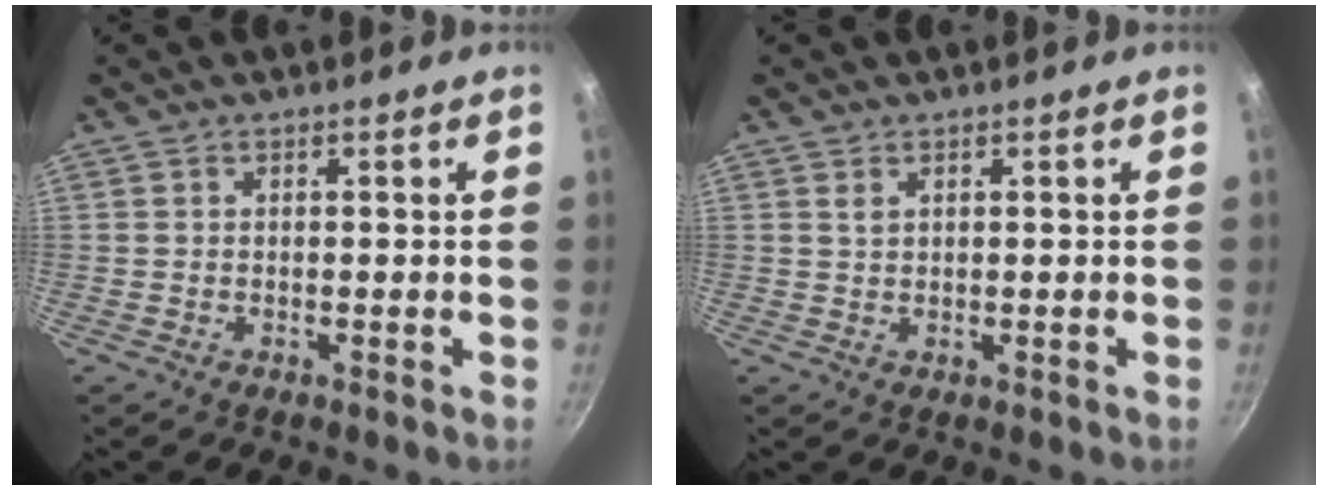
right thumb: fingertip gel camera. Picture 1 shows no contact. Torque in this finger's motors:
{"motor_torque": [-0.73, -0.06, 0.33, -0.06, 0.13]}